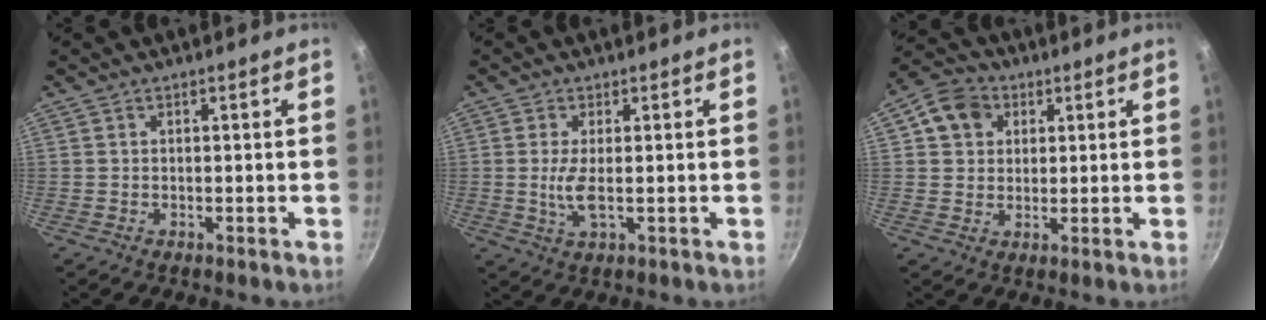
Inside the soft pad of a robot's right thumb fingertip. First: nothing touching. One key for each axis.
{"total": 4.3, "fx": -0.1, "fy": 1.3, "fz": 4.1, "tx": -0.093, "ty": -0.007, "tz": -0.003}
{"total": 7.8, "fx": 2.7, "fy": 6.5, "fz": 3.2, "tx": -0.026, "ty": 0.006, "tz": 0.036}